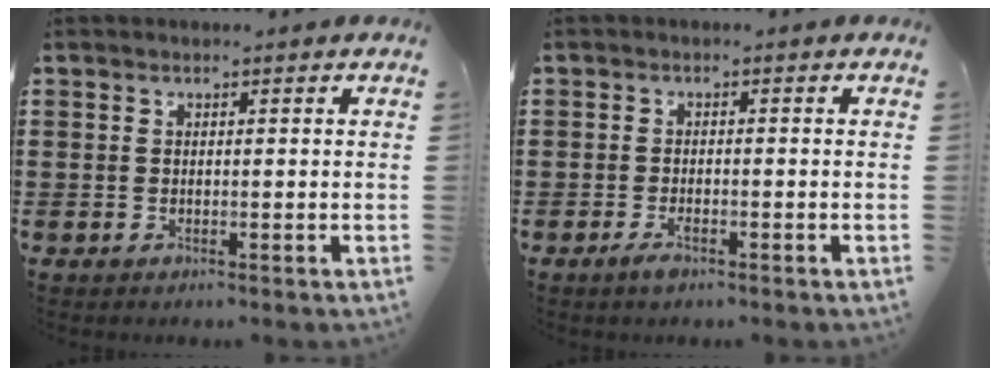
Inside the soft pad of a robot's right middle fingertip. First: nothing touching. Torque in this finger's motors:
{"motor_torque": [1.56, 0.27, 0.10, 0.02]}